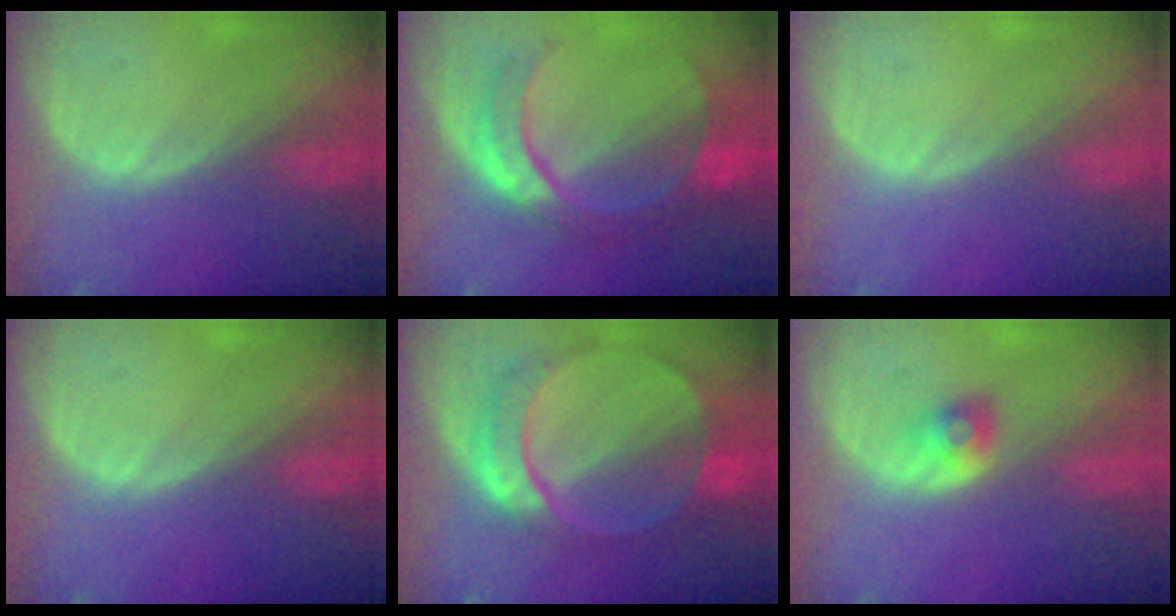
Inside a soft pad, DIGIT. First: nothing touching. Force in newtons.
{"total": 8.0, "press": 8.0, "slide": 0.4}
{"total": 0.0}
{"total": 0.0}
{"total": 9.5, "press": 8.3, "slide": 4.4}
{"total": 2.5, "press": 2.3, "slide": 0.9}